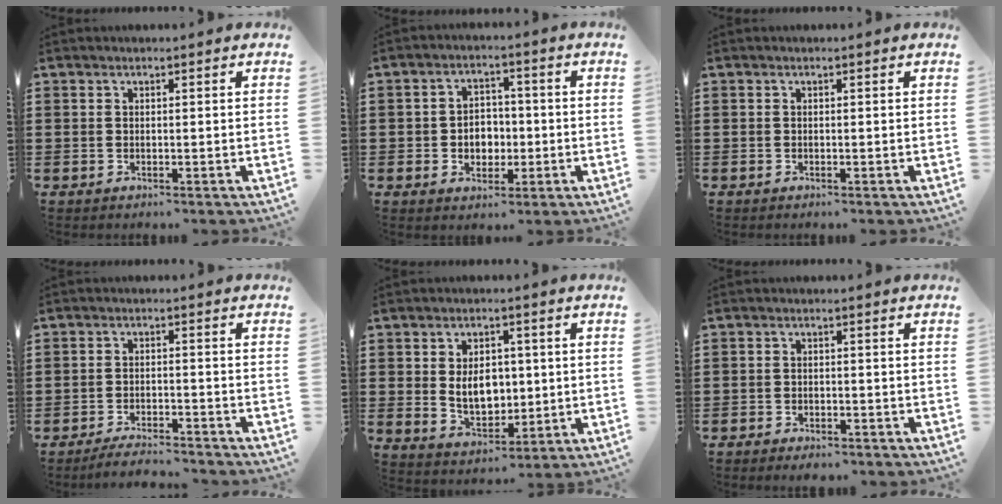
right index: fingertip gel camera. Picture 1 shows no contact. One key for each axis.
{"total": 4.3, "fx": -0.8, "fy": 3.6, "fz": 2.2, "tx": -0.035, "ty": 0.003, "tz": -0.020}
{"total": 0.0}
{"total": 3.5, "fx": -3.4, "fy": 0.1, "fz": 0.4, "tx": -0.010, "ty": 0.004, "tz": -0.071}
{"total": 6.6, "fx": 0.5, "fy": 4.6, "fz": 4.7, "tx": -0.068, "ty": 0.000, "tz": 0.004}
{"total": 1.9, "fx": -1.9, "fy": 0.3, "fz": 0.1, "tx": -0.006, "ty": 0.002, "tz": -0.041}